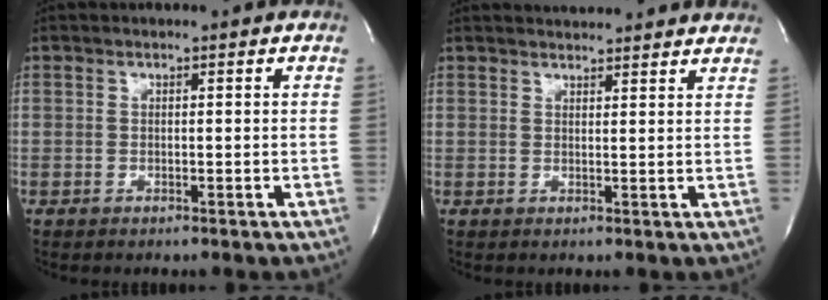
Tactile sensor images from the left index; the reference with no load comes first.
{"total": 10.1, "force": [9.7, 1.3, 2.5], "torque": [-0.026, 0.021, 0.106]}